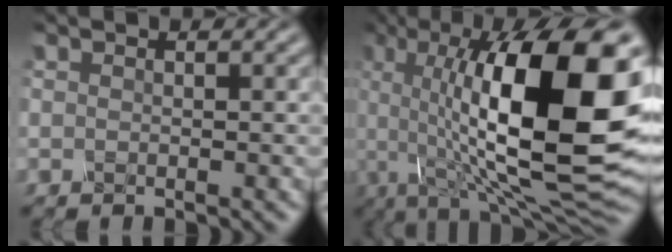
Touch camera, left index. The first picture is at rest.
{"total": 17.9, "force": [1.5, 6.3, 16.8], "torque": [-0.240, 0.016, 0.020]}